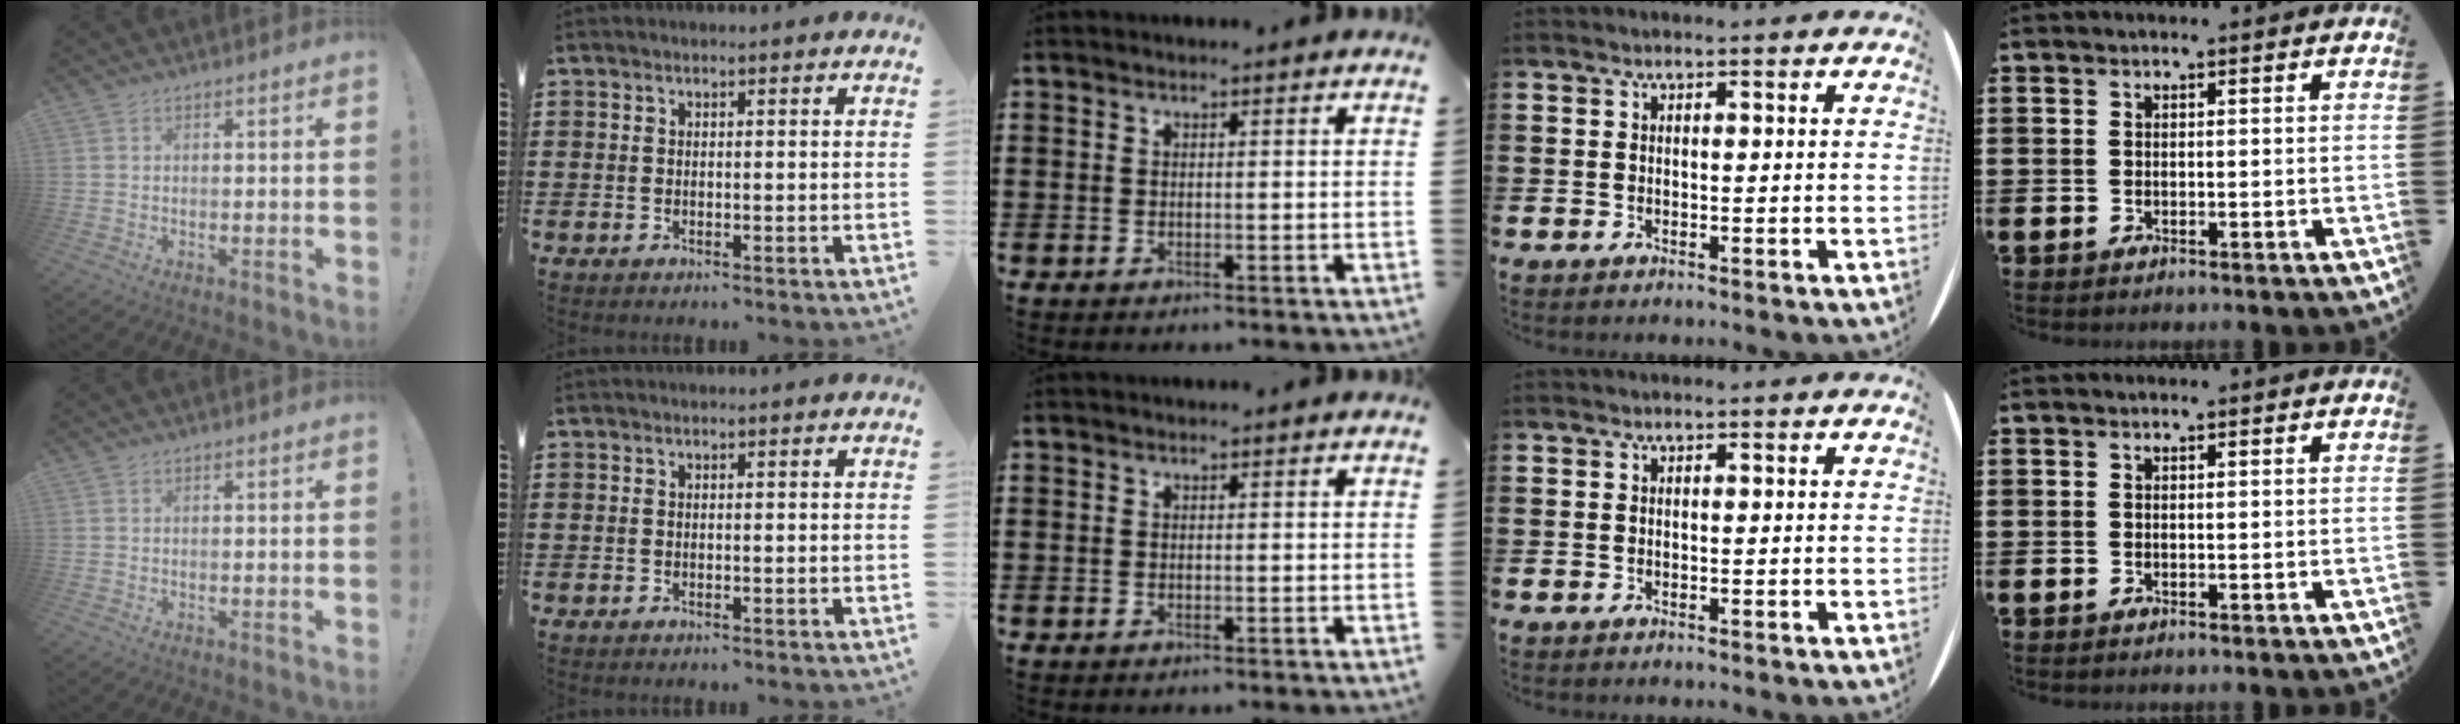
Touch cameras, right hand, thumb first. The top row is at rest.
{}